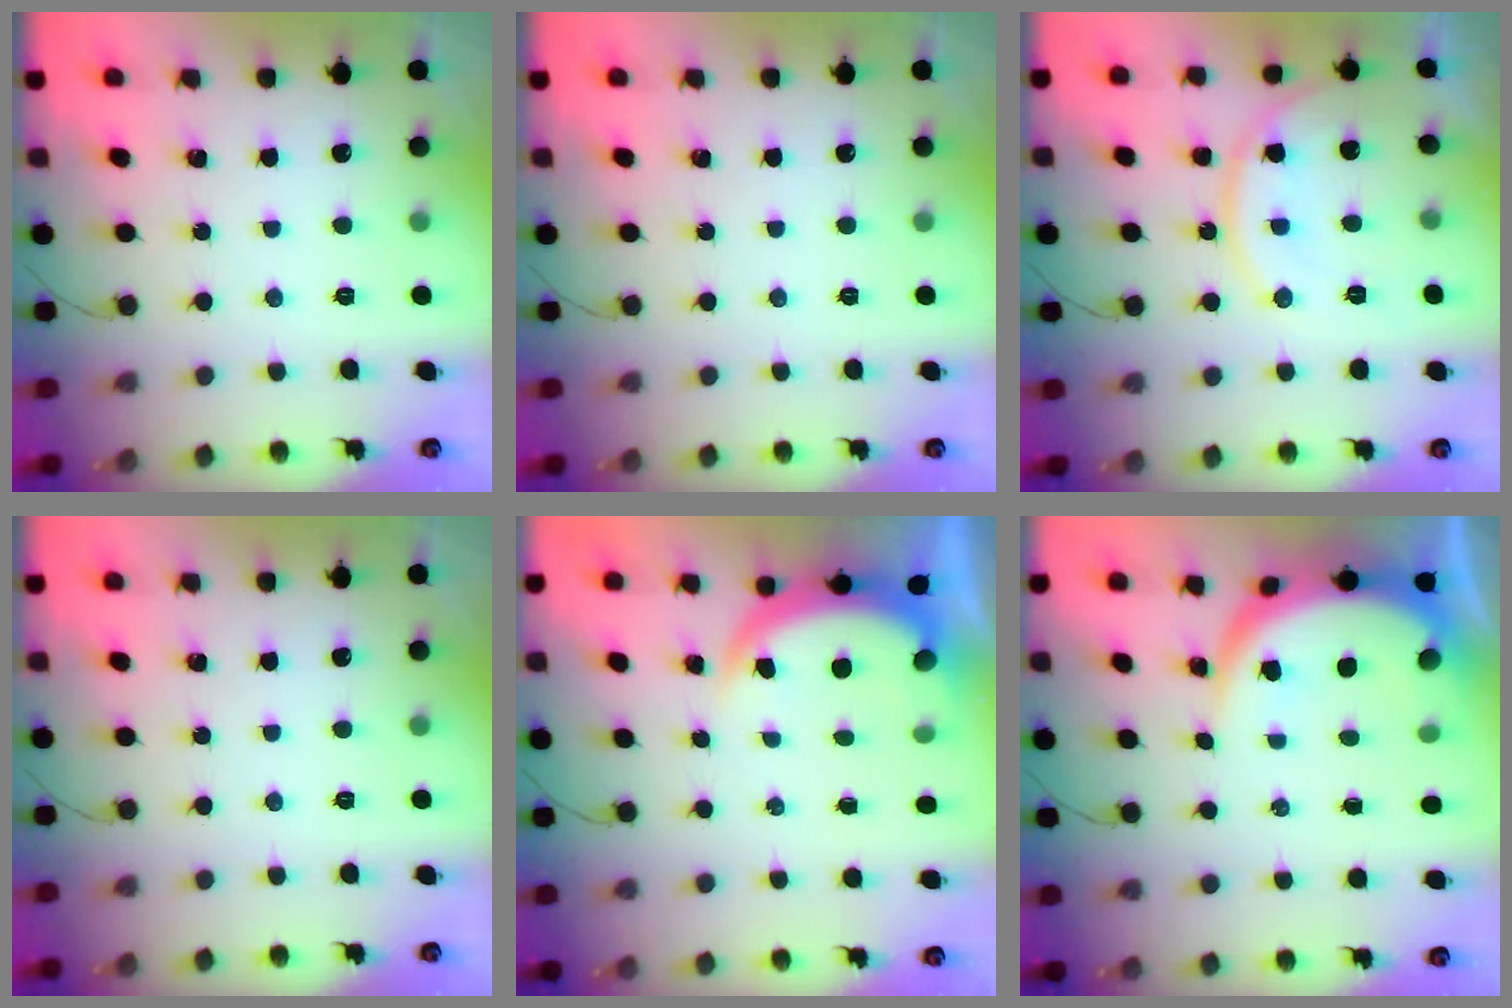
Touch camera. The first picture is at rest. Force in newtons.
{"total": 0.0}
{"total": 13.2, "press": 13.2, "slide": 0.5}
{"total": 0.0}
{"total": 4.6, "press": 4.6, "slide": 0.3}
{"total": 8.5, "press": 8.5, "slide": 0.8}